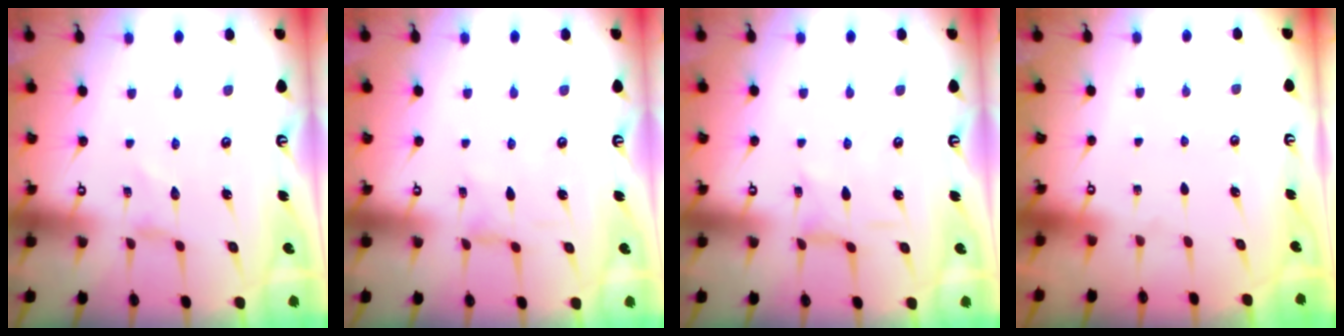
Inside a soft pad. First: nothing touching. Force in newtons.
{"total": 0.0}
{"total": 0.7, "press": 0.7, "slide": 0.1}
{"total": 0.0}